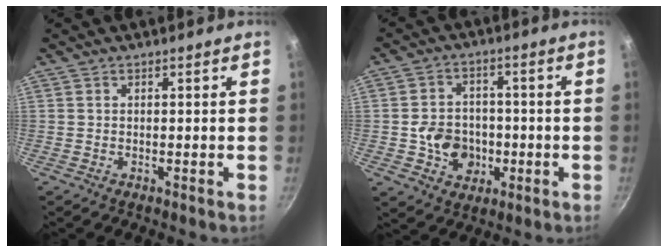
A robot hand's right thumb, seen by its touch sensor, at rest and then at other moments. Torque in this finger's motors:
{"motor_torque": [0.47, 0.27, 0.32, -0.08, 0.22]}